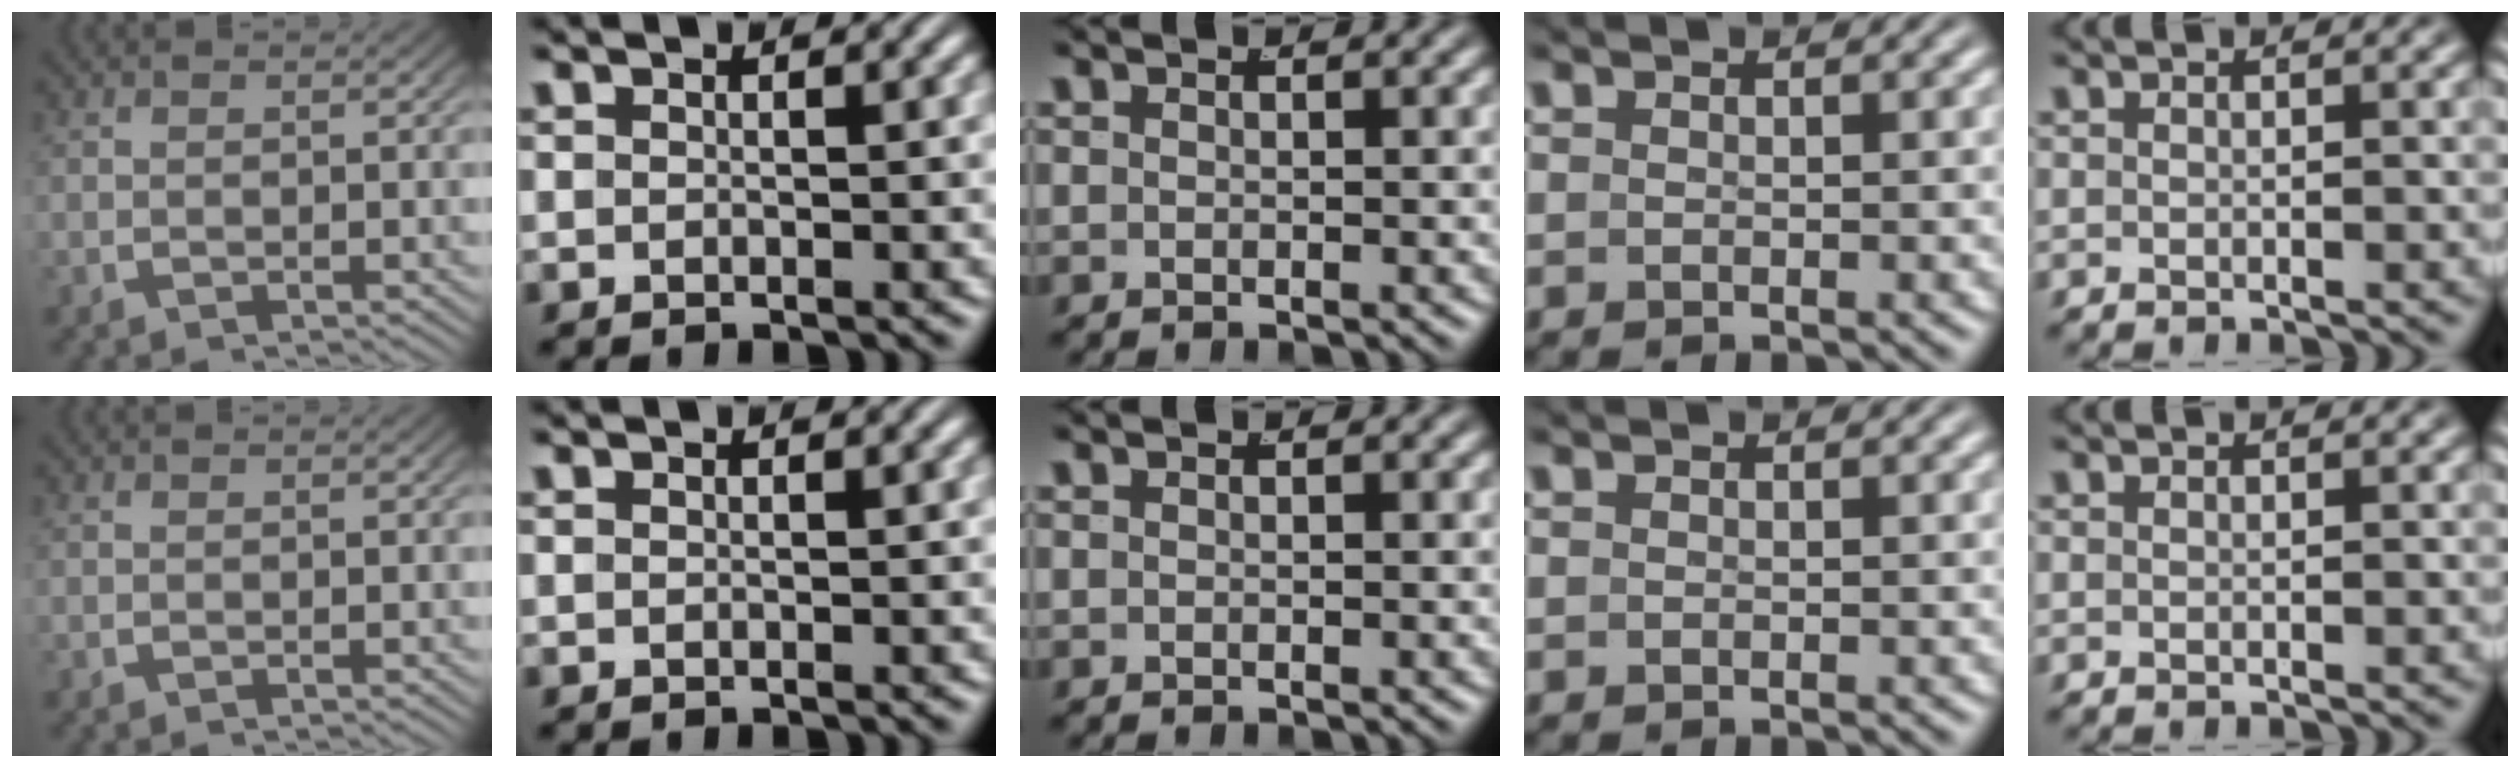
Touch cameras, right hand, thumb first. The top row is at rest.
{}